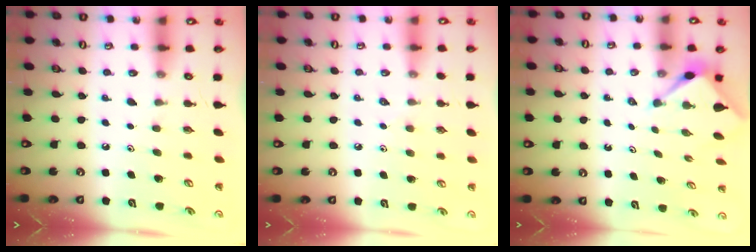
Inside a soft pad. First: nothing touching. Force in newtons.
{"total": 4.3, "press": 4.2, "slide": 0.7}
{"total": 3.0, "press": 3.0, "slide": 0.2}